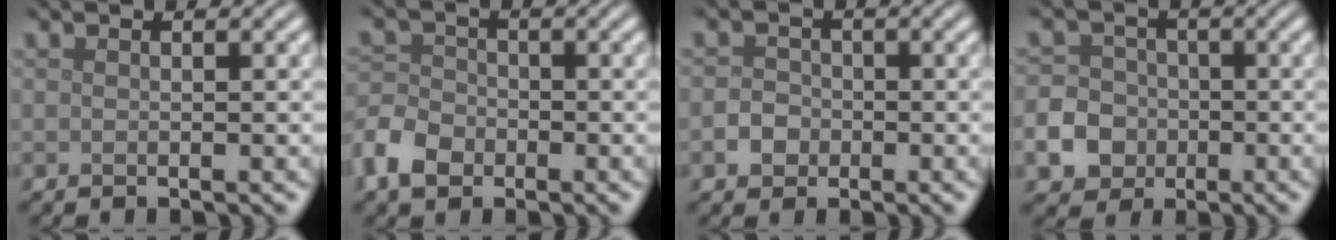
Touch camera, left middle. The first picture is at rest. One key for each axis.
{"total": 4.7, "fx": -2.6, "fy": 3.3, "fz": 2.2, "tx": -0.052, "ty": 0.001, "tz": -0.065}
{"total": 2.0, "fx": -0.6, "fy": 1.7, "fz": 0.8, "tx": -0.003, "ty": 0.000, "tz": -0.018}
{"total": 6.7, "fx": -2.5, "fy": 5.8, "fz": 2.0, "tx": -0.035, "ty": -0.015, "tz": -0.070}